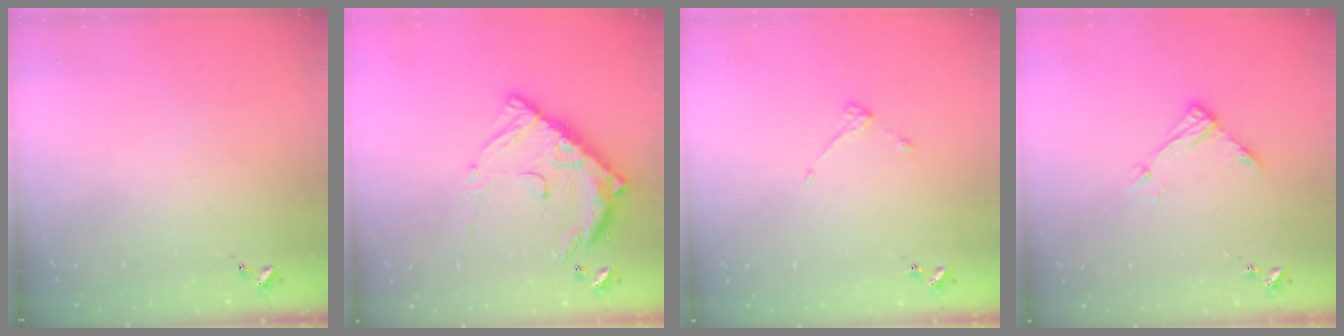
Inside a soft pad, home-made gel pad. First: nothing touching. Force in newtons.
{"total": 16.1, "press": 16.0, "slide": 1.3}
{"total": 2.9, "press": 2.9, "slide": 0.5}
{"total": 11.0, "press": 11.0, "slide": 0.8}